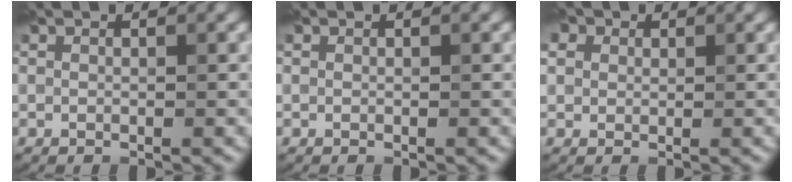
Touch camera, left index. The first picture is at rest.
{"total": 0.0}
{"total": 6.4, "force": [2.7, 4.8, 3.2], "torque": [-0.074, 0.032, 0.021]}